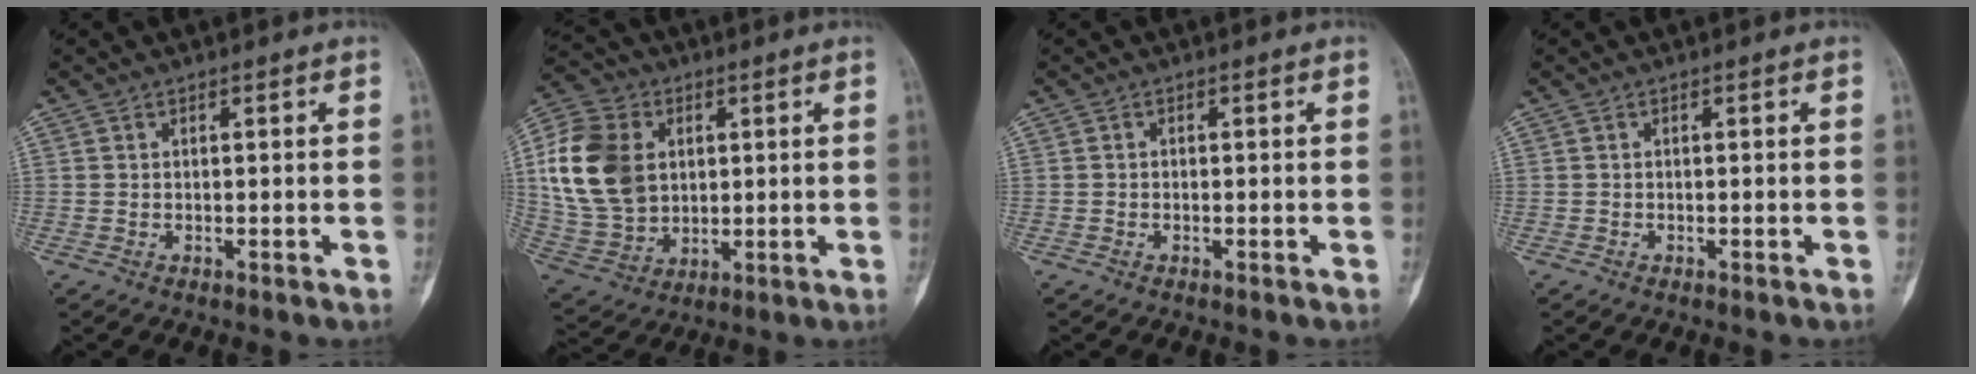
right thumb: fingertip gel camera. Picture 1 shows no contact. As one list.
[{"total": 17.6, "force": [3.1, 13.3, 11.1], "torque": [-0.208, 0.000, 0.066]}, {"total": 0.0}, {"total": 0.0}]